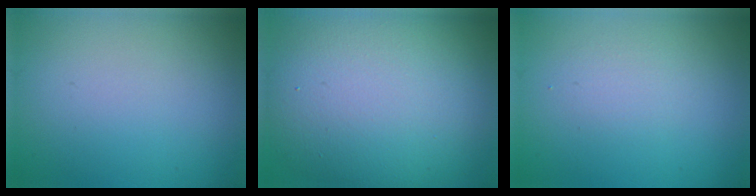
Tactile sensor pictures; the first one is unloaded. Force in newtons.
{"total": 14.4, "press": 14.4, "slide": 1.0}
{"total": 1.4, "press": 1.4, "slide": 0.0}